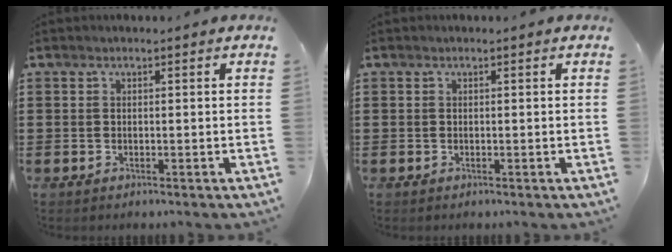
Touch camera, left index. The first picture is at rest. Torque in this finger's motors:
{"motor_torque": [0.00, 0.00, 0.00, 0.00]}